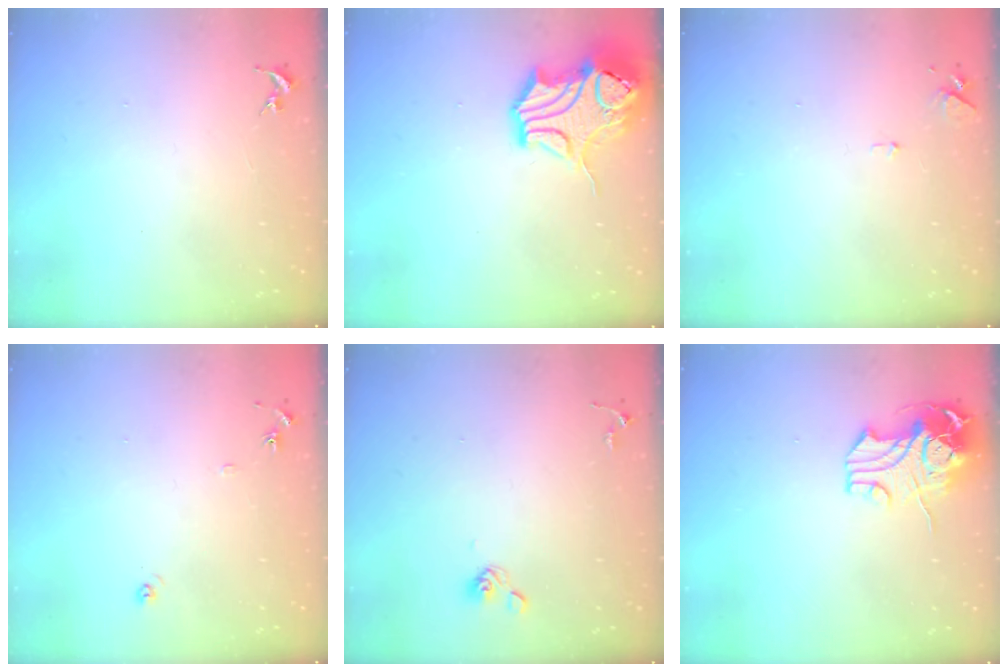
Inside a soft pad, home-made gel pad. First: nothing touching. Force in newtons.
{"total": 15.2, "press": 15.0, "slide": 2.4}
{"total": 5.6, "press": 5.5, "slide": 0.8}
{"total": 5.8, "press": 5.8, "slide": 0.6}
{"total": 5.7, "press": 5.3, "slide": 2.1}
{"total": 12.2, "press": 12.0, "slide": 2.1}